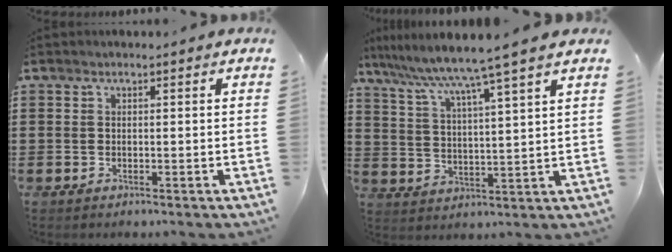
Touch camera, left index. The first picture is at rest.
{"total": 6.6, "force": [5.5, -1.3, 3.3], "torque": [-0.088, -0.043, 0.085]}